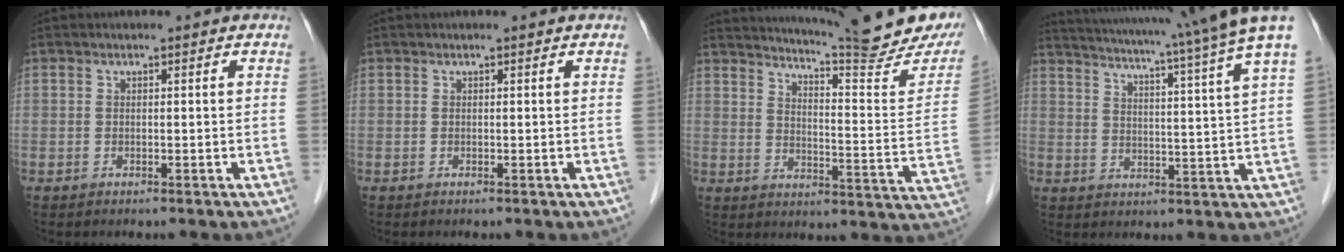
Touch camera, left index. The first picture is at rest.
{"total": 0.0}
{"total": 20.1, "force": [18.3, 0.0, 8.2], "torque": [-0.127, -0.080, 0.226]}
{"total": 17.1, "force": [14.7, -2.0, 8.6], "torque": [-0.146, -0.034, 0.180]}